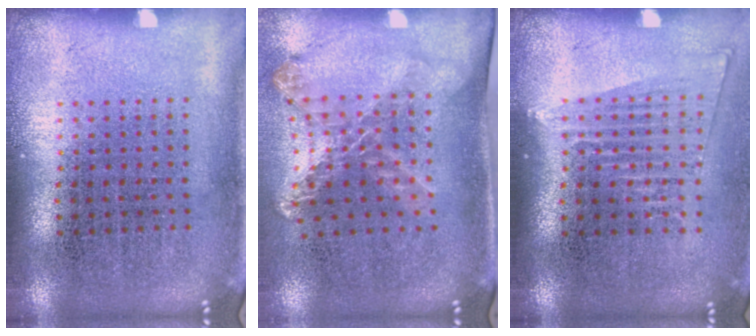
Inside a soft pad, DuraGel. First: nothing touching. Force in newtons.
{"total": 1.7, "press": 1.3, "slide": 1.1}
{"total": 1.3, "press": 1.2, "slide": 0.7}